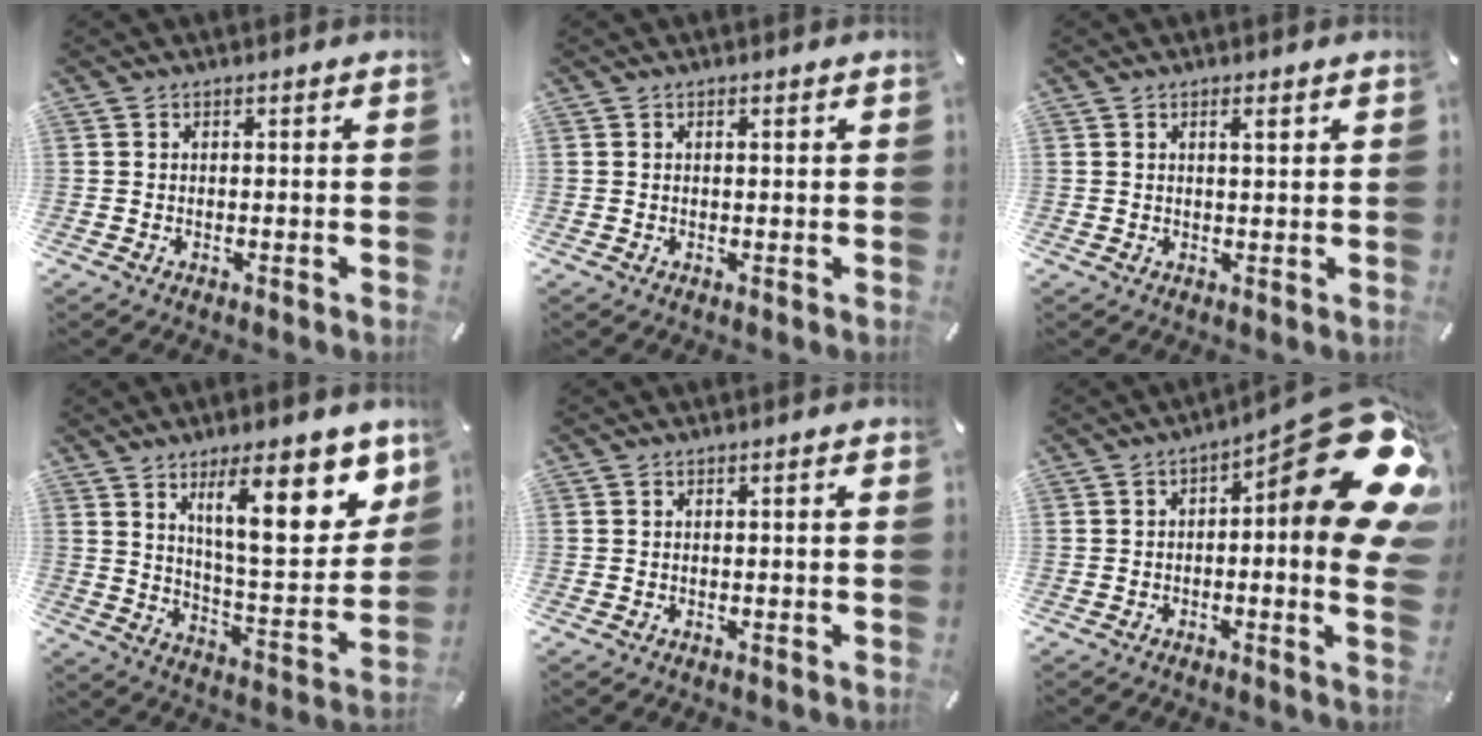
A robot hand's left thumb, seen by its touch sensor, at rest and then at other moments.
{"total": 1.0, "force": [0.3, 0.2, 0.9], "torque": [-0.009, -0.002, 0.002]}
{"total": 2.4, "force": [1.1, 0.4, 2.1], "torque": [-0.034, -0.001, 0.014]}
{"total": 19.9, "force": [10.4, 6.8, 15.6], "torque": [-0.217, -0.057, 0.160]}
{"total": 1.2, "force": [-0.1, 0.1, 1.2], "torque": [-0.020, -0.002, -0.001]}
{"total": 23.5, "force": [7.5, 6.6, 21.3], "torque": [-0.258, -0.085, 0.132]}